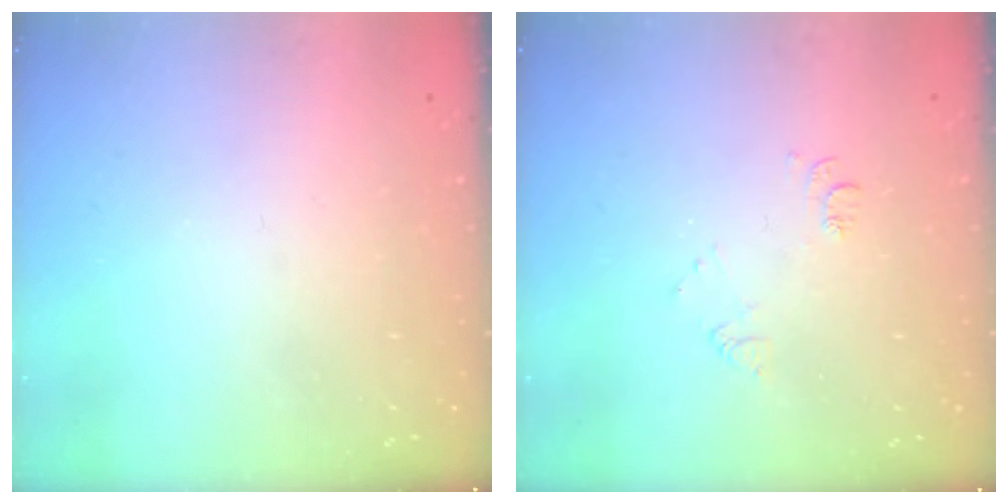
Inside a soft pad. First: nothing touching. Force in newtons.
{"total": 6.9, "press": 6.8, "slide": 0.8}